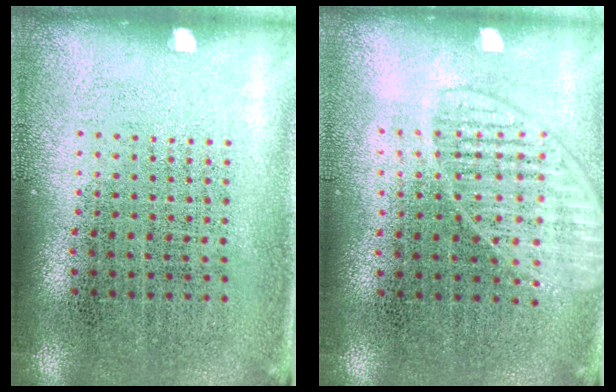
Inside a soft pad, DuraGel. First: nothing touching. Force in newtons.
{"total": 1.4, "press": 1.3, "slide": 0.6}